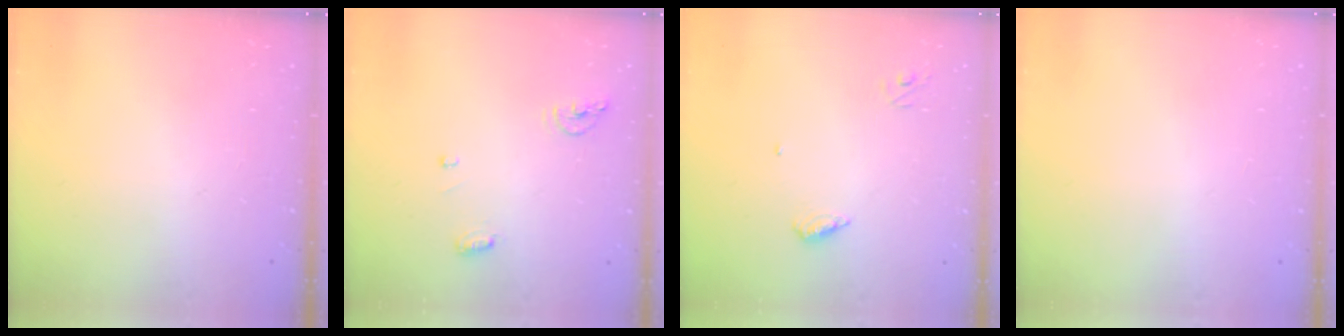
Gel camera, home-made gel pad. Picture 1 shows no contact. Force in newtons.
{"total": 6.5, "press": 6.5, "slide": 0.5}
{"total": 5.3, "press": 5.3, "slide": 0.6}
{"total": 0.8, "press": 0.8, "slide": 0.1}